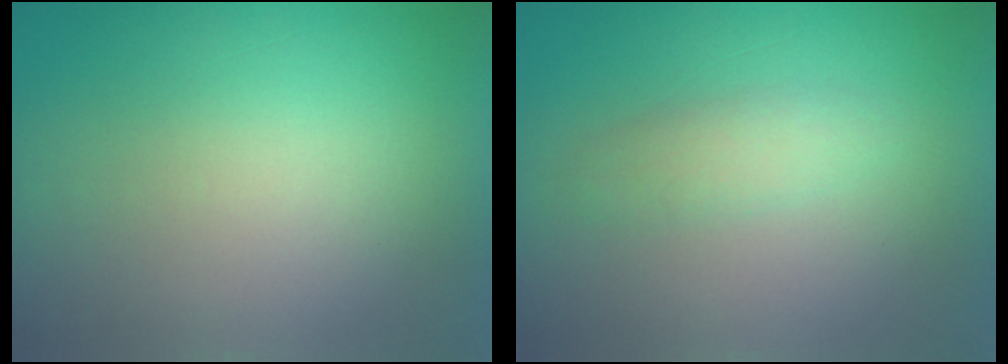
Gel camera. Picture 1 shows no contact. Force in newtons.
{"total": 2.3}